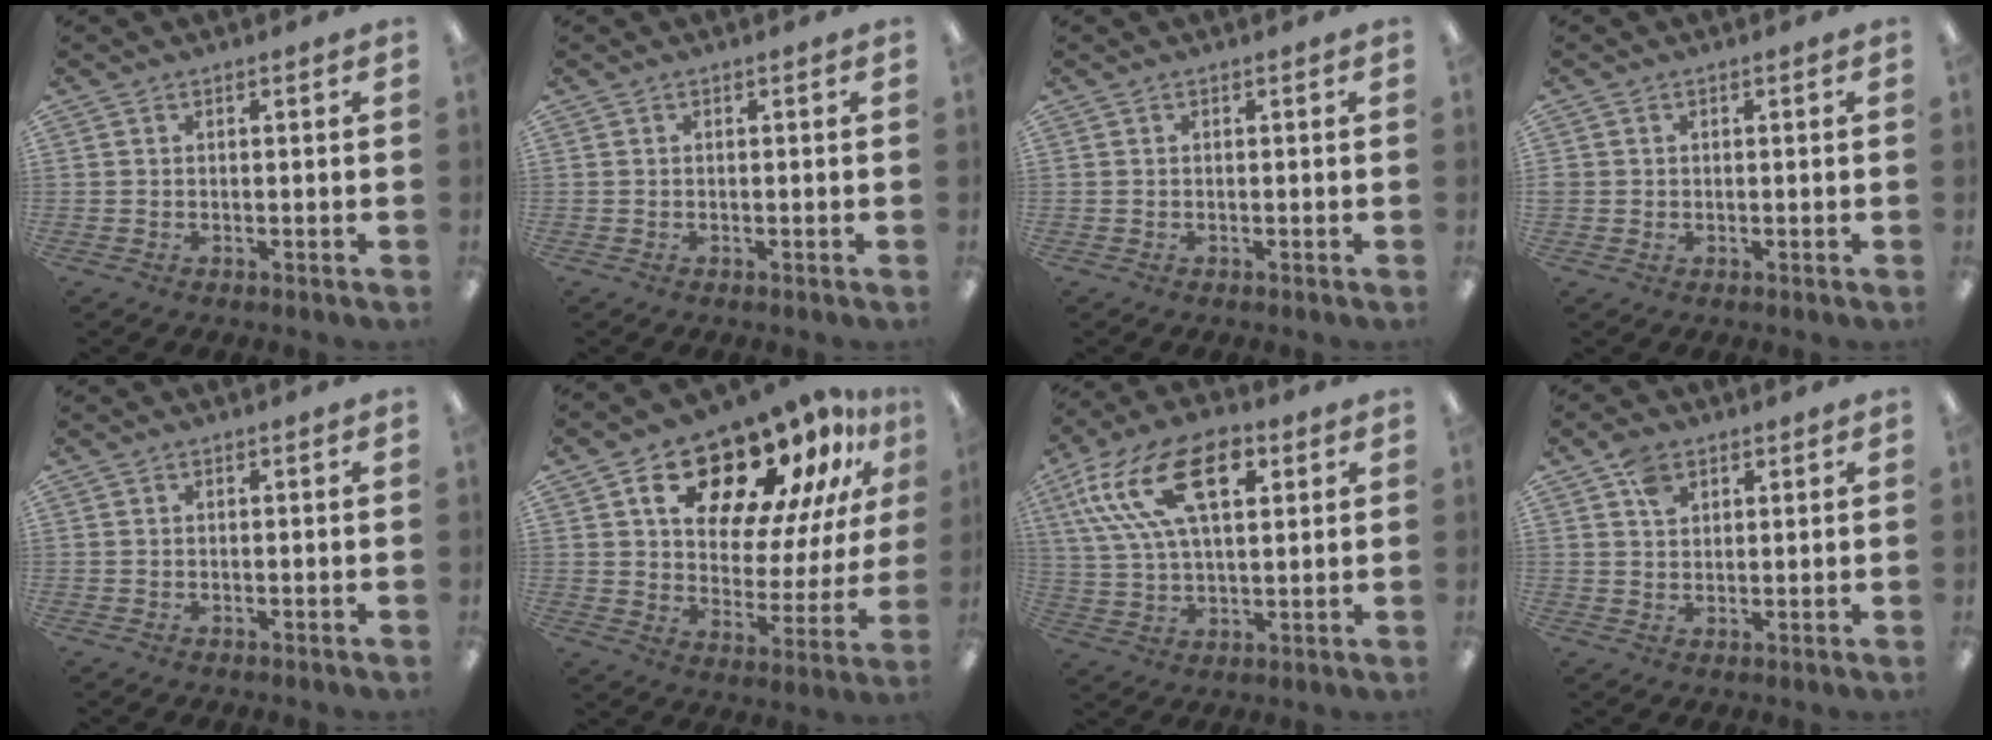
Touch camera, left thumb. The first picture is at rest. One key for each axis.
{"total": 0.0}
{"total": 0.0}
{"total": 1.2, "fx": 0.1, "fy": 1.2, "fz": 0.4, "tx": -0.009, "ty": 0.004, "tz": 0.000}
{"total": 0.0}
{"total": 19.3, "fx": 13.8, "fy": 9.1, "fz": 10.1, "tx": -0.157, "ty": -0.094, "tz": 0.231}
{"total": 19.3, "fx": 8.4, "fy": 10.1, "fz": 14.1, "tx": -0.272, "ty": -0.011, "tz": 0.145}
{"total": 4.5, "fx": 2.7, "fy": 2.9, "fz": 2.0, "tx": -0.033, "ty": -0.004, "tz": 0.048}